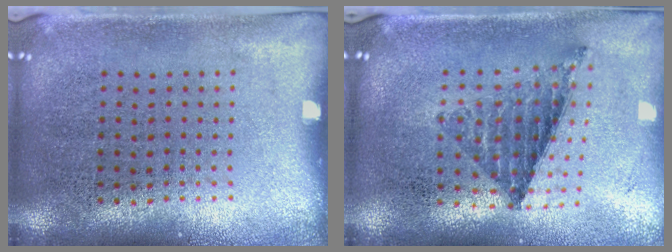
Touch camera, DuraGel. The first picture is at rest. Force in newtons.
{"total": 0.8, "press": 0.8, "slide": 0.1}